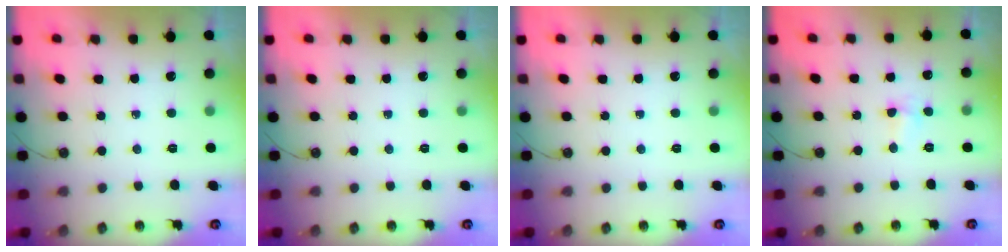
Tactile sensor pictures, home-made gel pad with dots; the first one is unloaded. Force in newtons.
{"total": 0.0}
{"total": 0.0}
{"total": 4.5, "press": 4.5, "slide": 0.6}